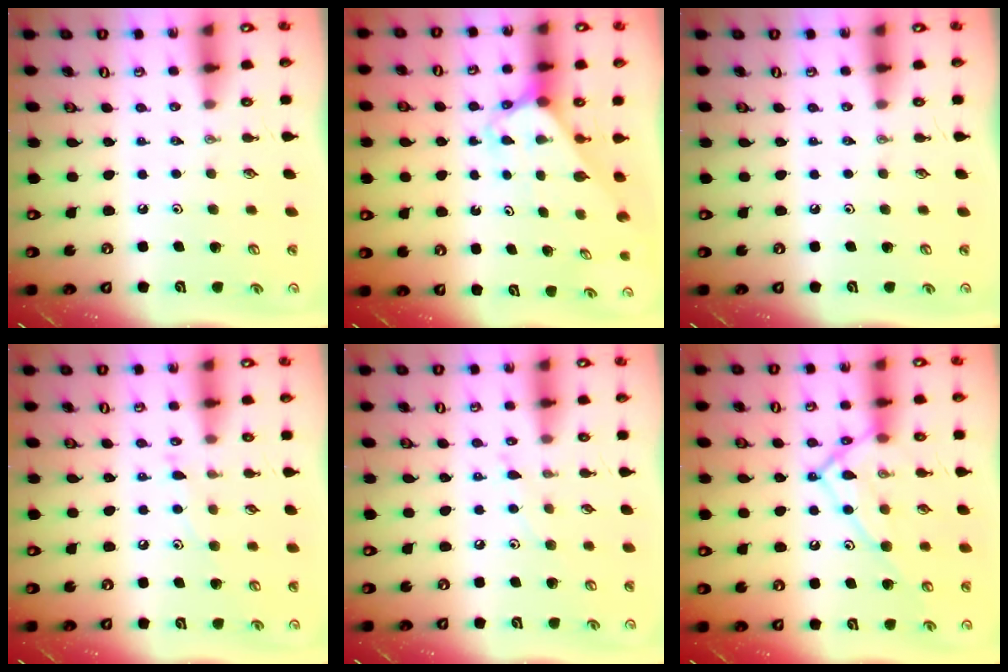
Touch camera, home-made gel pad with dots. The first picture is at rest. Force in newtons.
{"total": 2.6, "press": 2.6, "slide": 0.2}
{"total": 0.0}
{"total": 7.0, "press": 7.0, "slide": 0.2}
{"total": 5.5, "press": 5.5, "slide": 0.4}
{"total": 13.7, "press": 13.7, "slide": 1.2}